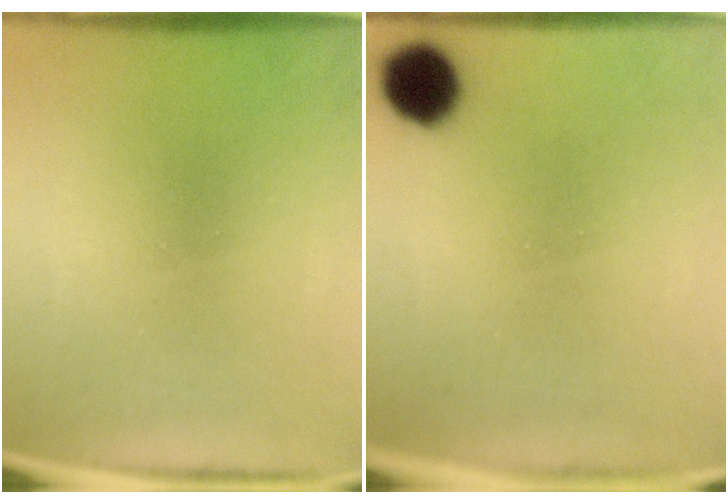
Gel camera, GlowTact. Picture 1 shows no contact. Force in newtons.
{"total": 7.3}